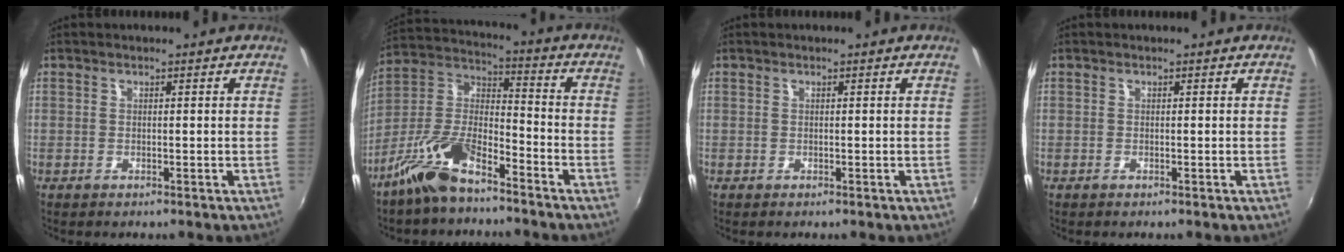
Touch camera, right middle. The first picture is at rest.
{"total": 12.0, "force": [-8.4, 3.9, 7.7], "torque": [-0.169, 0.012, -0.166]}
{"total": 0.0}
{"total": 0.0}